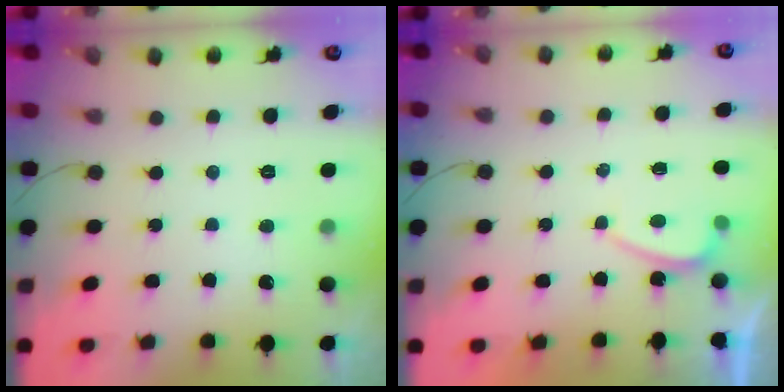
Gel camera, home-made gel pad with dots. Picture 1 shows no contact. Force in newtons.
{"total": 0.0}